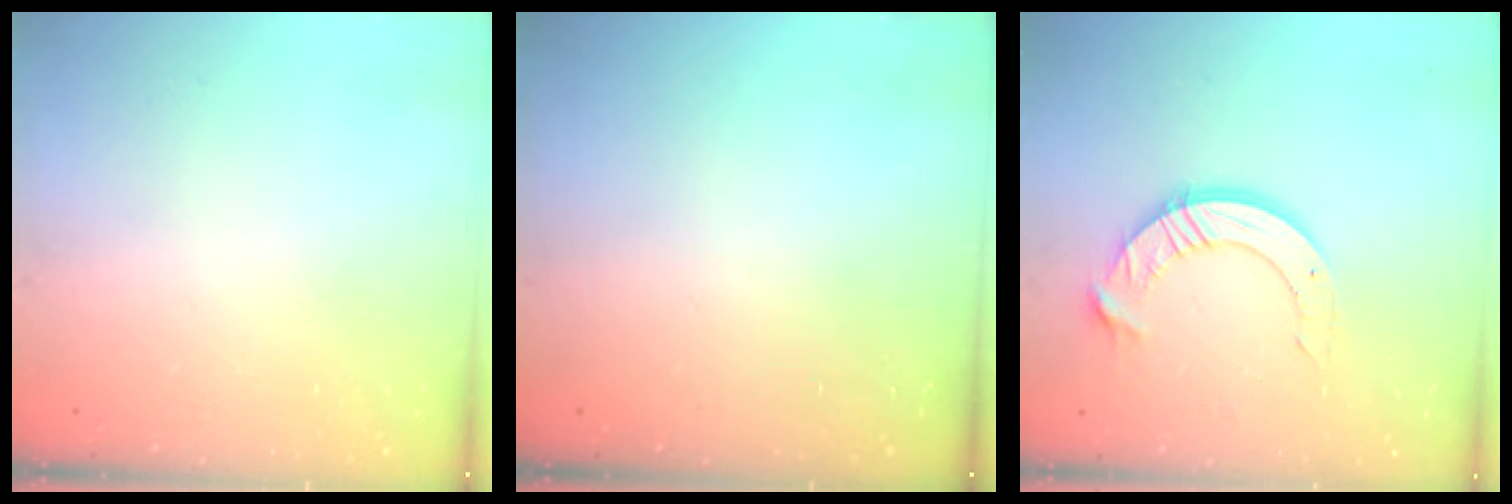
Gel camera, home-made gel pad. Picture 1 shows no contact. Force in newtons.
{"total": 0.0}
{"total": 10.1, "press": 10.1, "slide": 0.9}